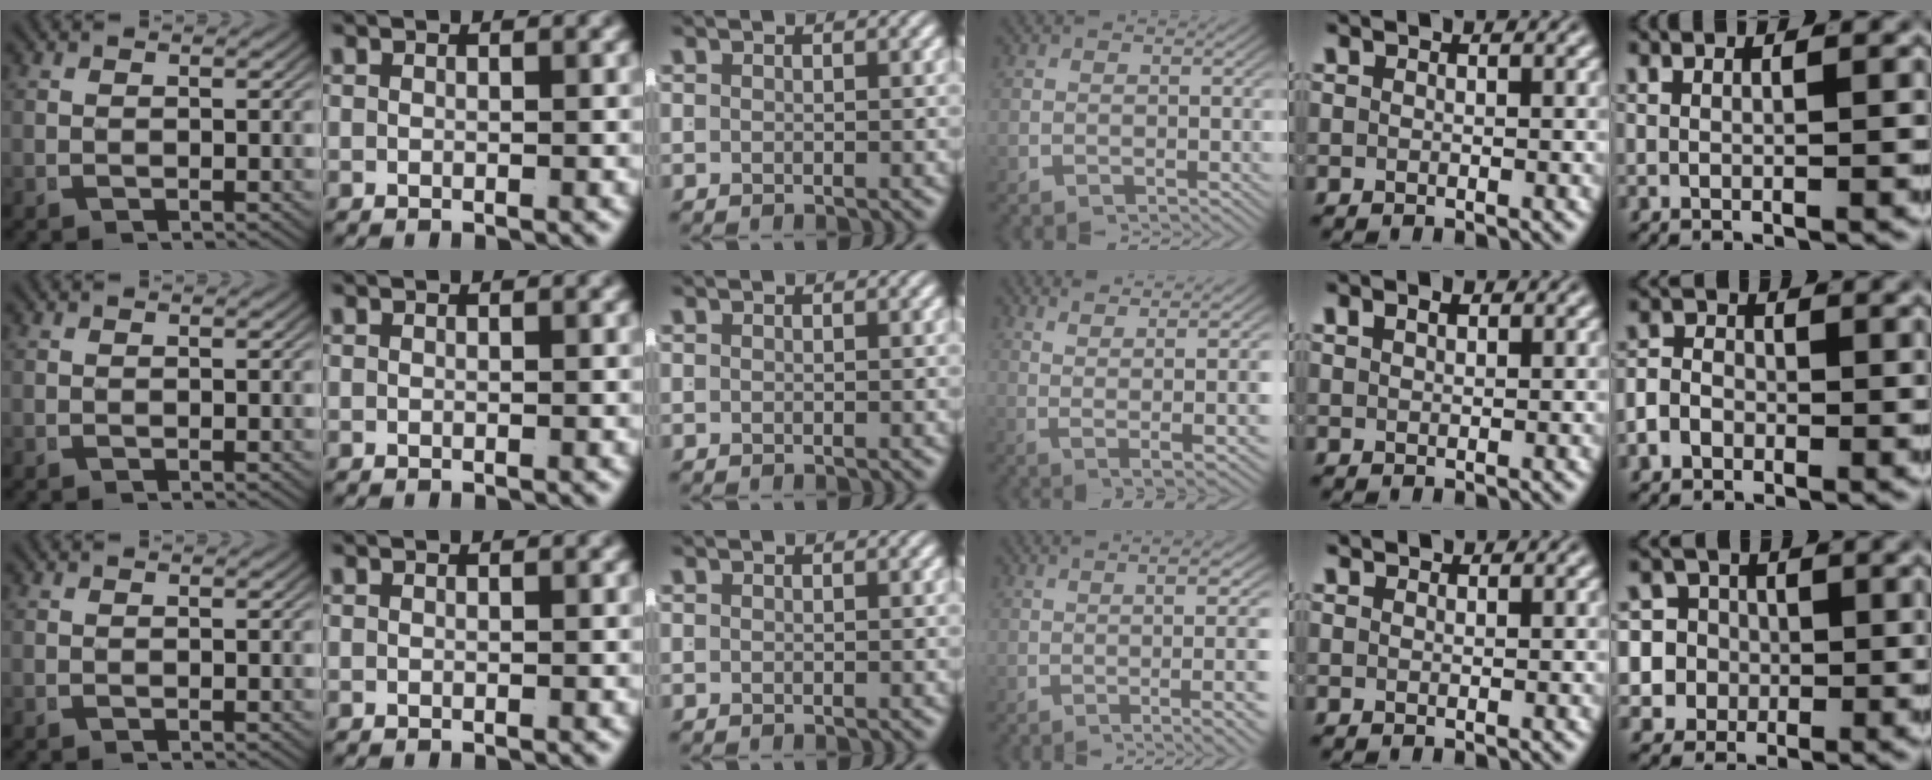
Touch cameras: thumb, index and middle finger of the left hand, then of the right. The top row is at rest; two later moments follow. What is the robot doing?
{"motion": "lift_and_place", "object": "coat"}